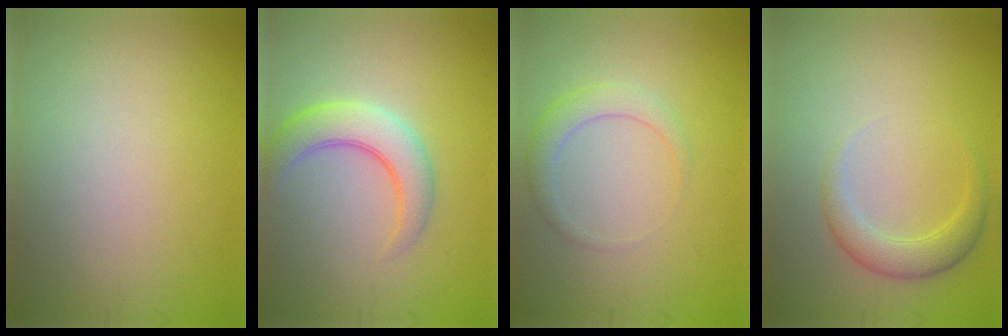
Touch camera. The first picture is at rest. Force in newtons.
{"total": 4.5, "press": 4.5, "slide": 0.3}
{"total": 2.3, "press": 2.3, "slide": 0.1}
{"total": 2.7, "press": 2.6, "slide": 0.4}